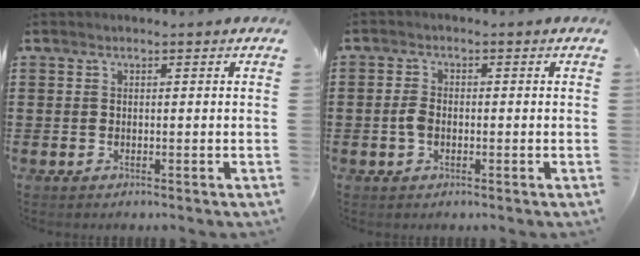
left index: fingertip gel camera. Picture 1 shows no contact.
{"total": 2.6, "force": [-0.5, 1.5, 2.0], "torque": [-0.055, -0.002, -0.013]}